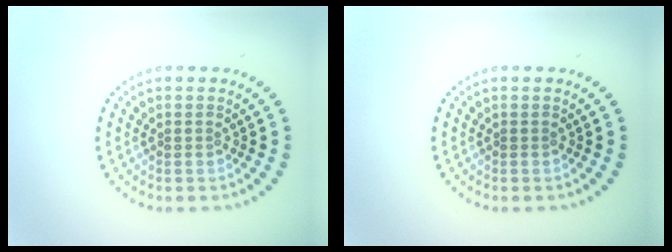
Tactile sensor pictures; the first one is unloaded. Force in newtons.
{"total": 0.0}